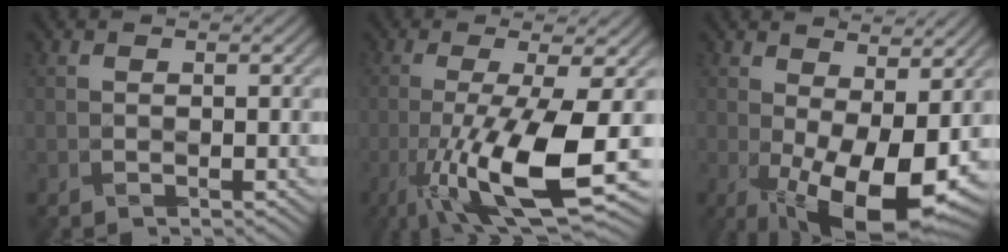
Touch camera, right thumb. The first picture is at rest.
{"total": 12.2, "force": [-4.0, 2.3, 11.3], "torque": [-0.182, -0.008, -0.070]}
{"total": 13.0, "force": [-0.5, 5.4, 11.8], "torque": [-0.175, -0.001, 0.003]}